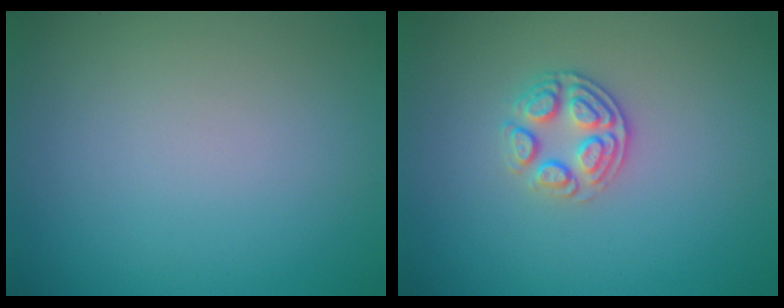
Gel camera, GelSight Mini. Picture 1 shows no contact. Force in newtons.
{"total": 2.6, "press": 2.4, "slide": 1.1}